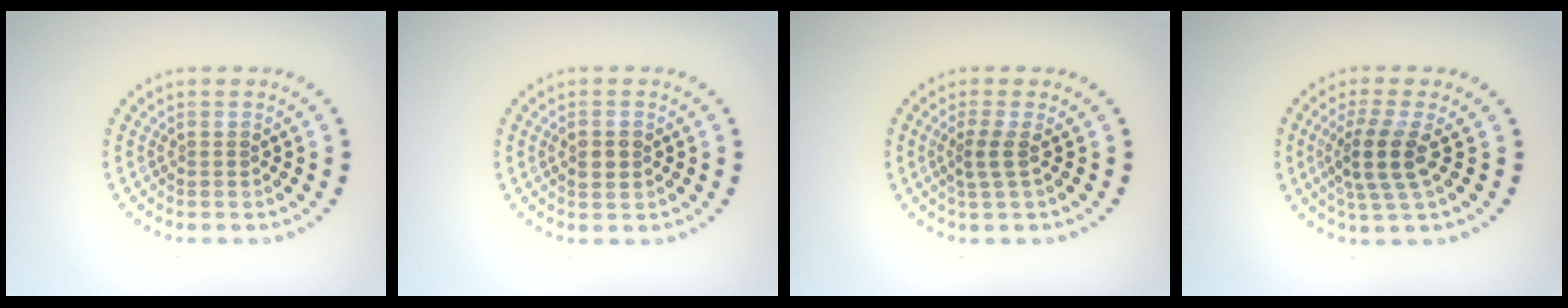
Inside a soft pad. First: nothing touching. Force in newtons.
{"total": 1.6, "press": 1.6, "slide": 0.1}
{"total": 1.9, "press": 1.3, "slide": 1.3}
{"total": 3.6, "press": 2.8, "slide": 2.3}